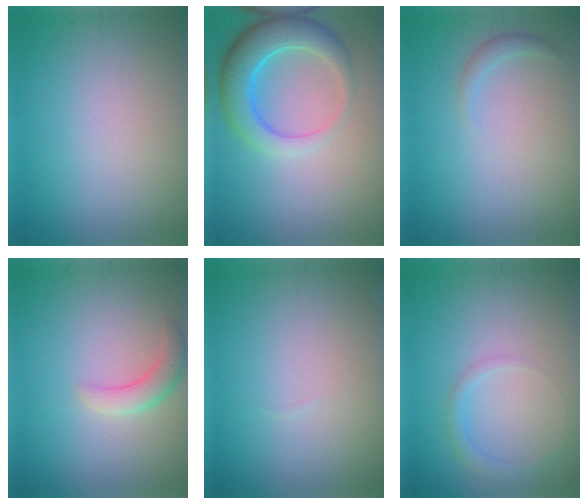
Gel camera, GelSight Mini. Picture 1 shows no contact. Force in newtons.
{"total": 5.7, "press": 5.7, "slide": 0.2}
{"total": 1.0, "press": 1.0, "slide": 0.1}
{"total": 2.2, "press": 2.2, "slide": 0.1}
{"total": 0.0}
{"total": 1.5, "press": 1.5, "slide": 0.2}